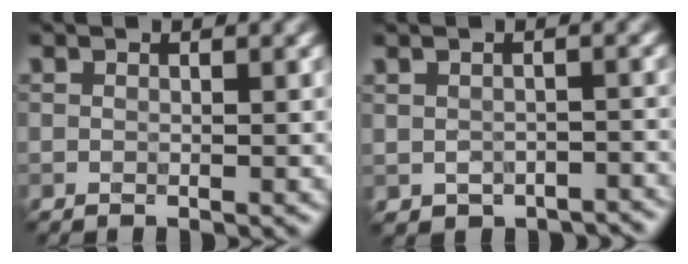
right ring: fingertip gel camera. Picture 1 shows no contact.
{"total": 2.5, "force": [-2.0, 1.4, 0.8], "torque": [-0.005, -0.012, -0.021]}